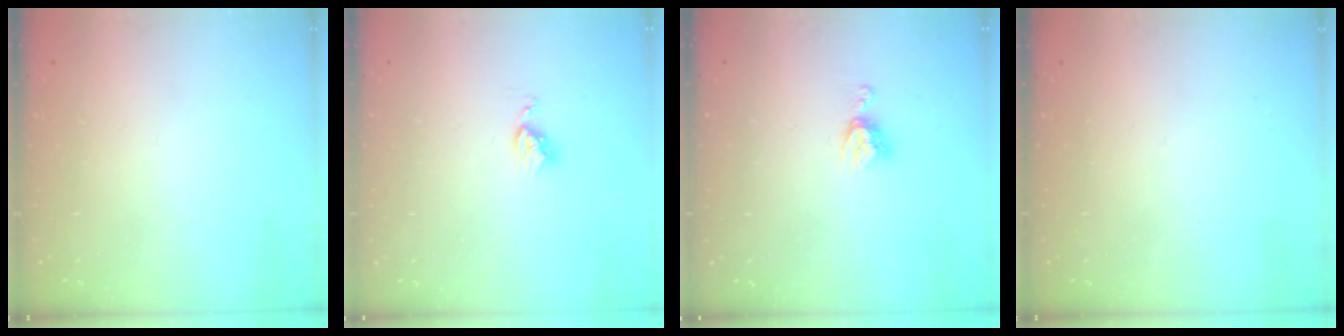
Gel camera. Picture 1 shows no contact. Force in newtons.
{"total": 3.7, "press": 3.7, "slide": 0.5}
{"total": 5.7, "press": 5.7, "slide": 0.5}
{"total": 0.0}